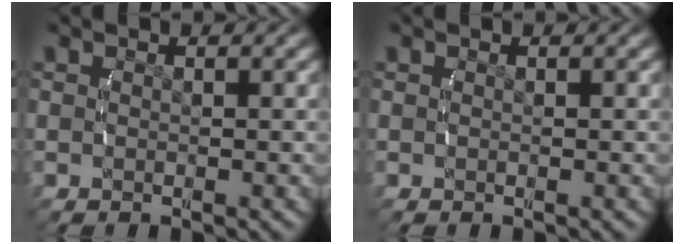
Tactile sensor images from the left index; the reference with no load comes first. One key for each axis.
{"total": 0.0}